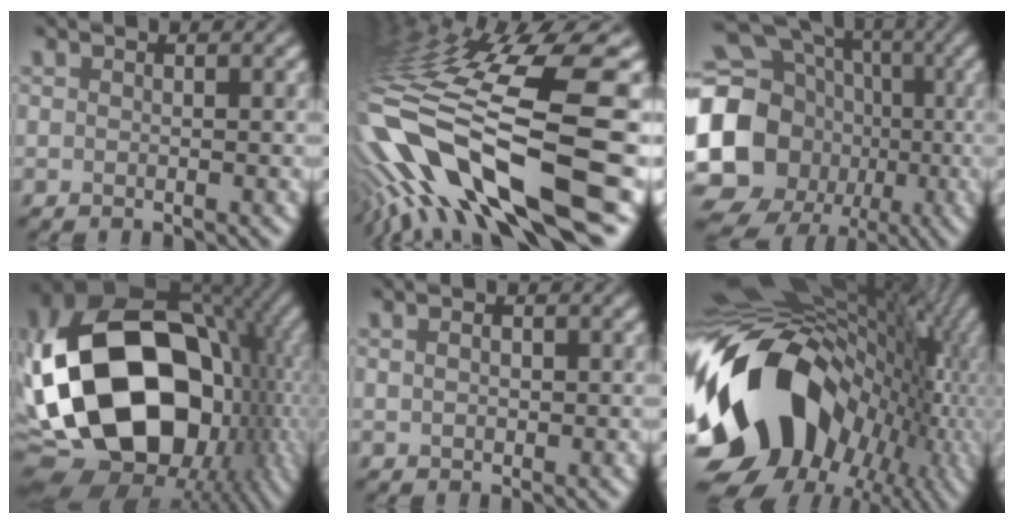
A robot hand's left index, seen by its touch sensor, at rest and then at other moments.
{"total": 17.0, "force": [-5.0, 3.2, 16.0], "torque": [-0.295, 0.011, -0.082]}
{"total": 21.8, "force": [-2.8, 19.5, 9.4], "torque": [-0.200, 0.002, -0.101]}
{"total": 21.3, "force": [-1.8, 14.9, 15.1], "torque": [-0.319, 0.005, -0.028]}
{"total": 1.7, "force": [0.7, 1.1, 1.1], "torque": [-0.019, 0.011, 0.006]}
{"total": 18.8, "force": [-3.4, 13.4, 12.7], "torque": [-0.254, -0.012, -0.052]}